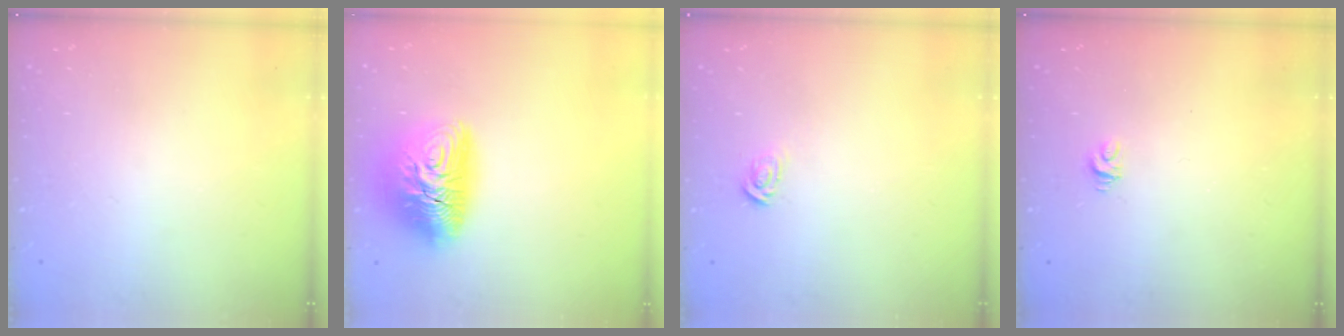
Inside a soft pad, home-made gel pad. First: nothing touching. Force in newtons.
{"total": 14.8, "press": 14.7, "slide": 1.5}
{"total": 2.9, "press": 2.9, "slide": 0.2}
{"total": 4.5, "press": 4.5, "slide": 0.4}